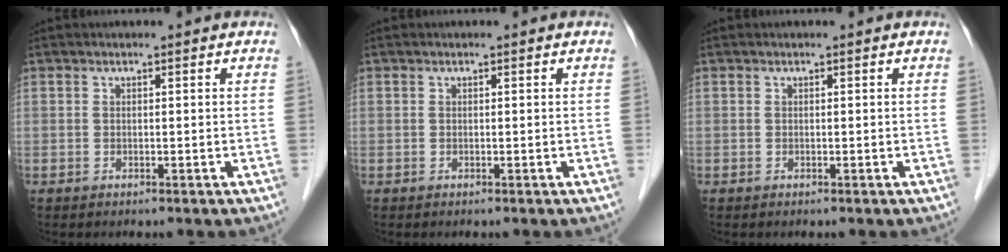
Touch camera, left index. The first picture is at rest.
{"total": 0.0}
{"total": 0.0}